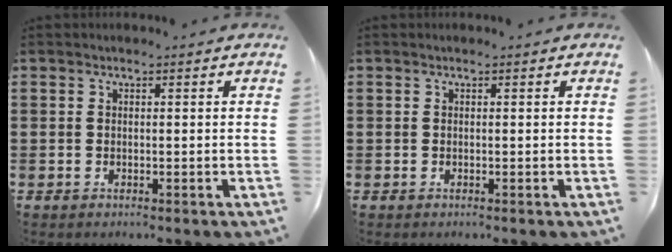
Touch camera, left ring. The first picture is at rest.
{"total": 0.0}